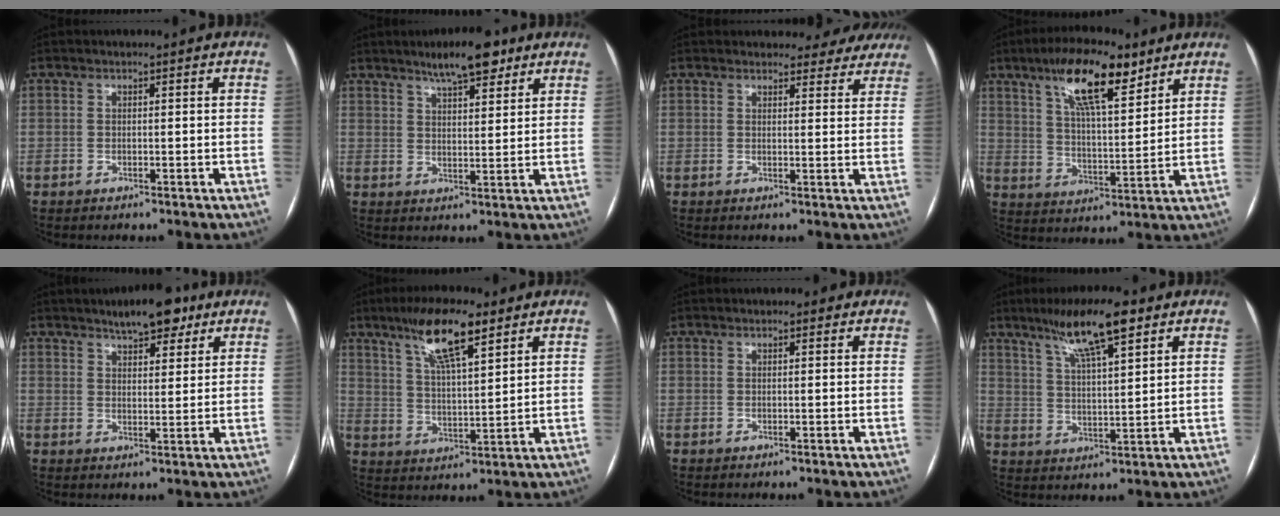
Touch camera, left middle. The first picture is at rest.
{"total": 8.0, "force": [5.7, 2.2, 5.2], "torque": [-0.083, 0.009, 0.091]}
{"total": 8.6, "force": [8.1, 3.0, 0.7], "torque": [0.027, -0.002, 0.068]}
{"total": 13.5, "force": [8.4, 3.5, 10.0], "torque": [-0.175, 0.011, 0.146]}
{"total": 7.7, "force": [5.5, 2.6, 4.7], "torque": [-0.066, 0.010, 0.084]}
{"total": 11.2, "force": [7.2, 1.9, 8.3], "torque": [-0.155, 0.009, 0.130]}
{"total": 2.1, "force": [1.8, 1.0, 0.6], "torque": [-0.007, 0.013, 0.020]}
{"total": 10.8, "force": [7.1, 1.3, 8.0], "torque": [-0.144, 0.011, 0.122]}